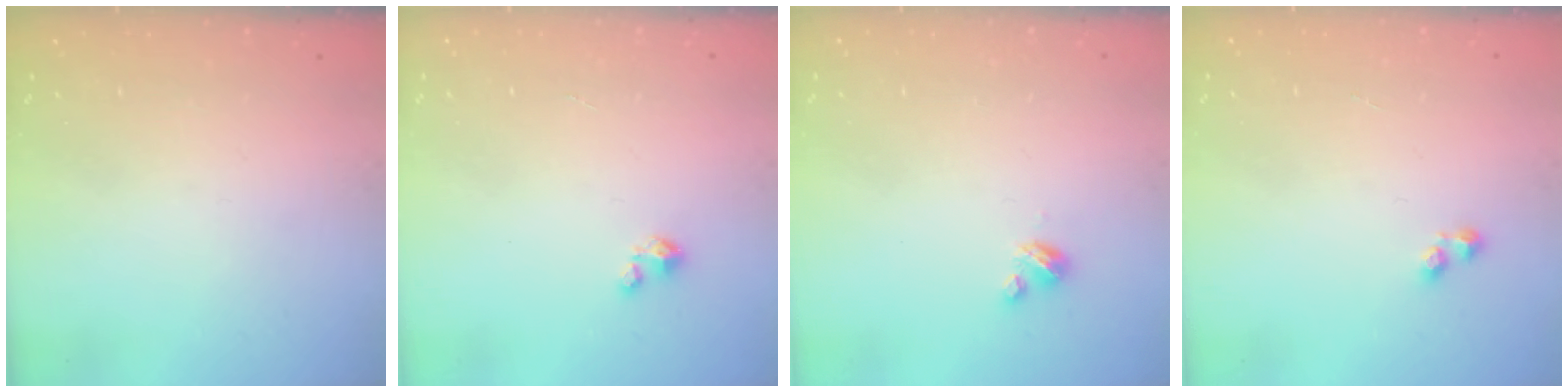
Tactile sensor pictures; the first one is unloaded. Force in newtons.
{"total": 1.8, "press": 1.8, "slide": 0.1}
{"total": 2.7, "press": 2.7, "slide": 0.3}
{"total": 1.2, "press": 1.0, "slide": 0.6}